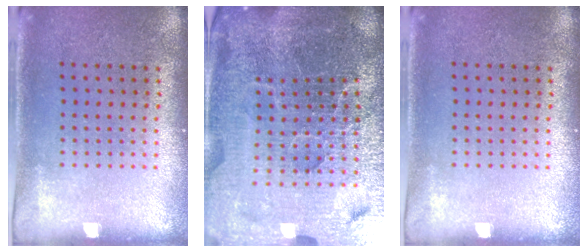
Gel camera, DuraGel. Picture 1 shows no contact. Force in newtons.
{"total": 6.8, "press": 6.0, "slide": 3.2}
{"total": 0.0}